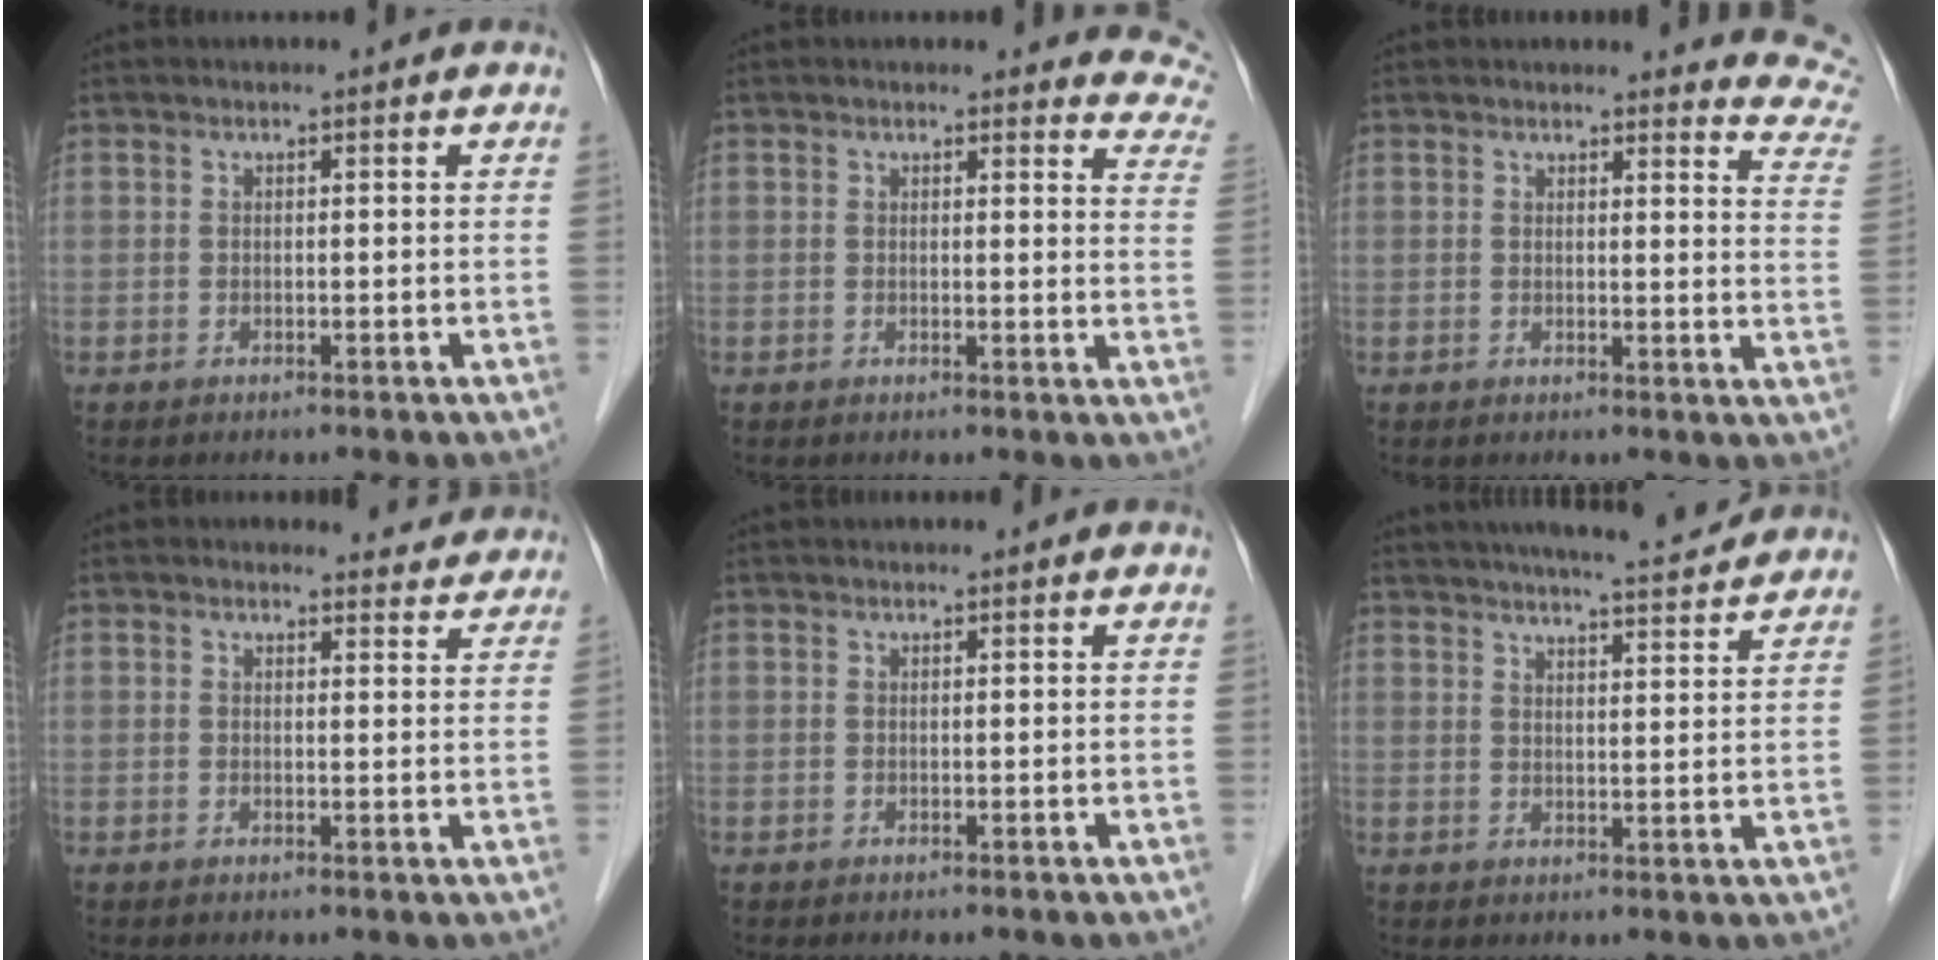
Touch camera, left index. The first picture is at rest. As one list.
[{"total": 8.8, "force": [8.4, 2.4, 0.7], "torque": [0.040, -0.046, 0.044]}, {"total": 10.1, "force": [10.0, 0.4, 0.4], "torque": [0.029, -0.083, 0.070]}, {"total": 3.4, "force": [3.3, 0.9, -0.5], "torque": [0.005, -0.006, 0.025]}, {"total": 1.3, "force": [1.3, 0.2, 0.3], "torque": [-0.008, 0.022, 0.020]}, {"total": 12.3, "force": [11.3, 0.6, 4.9], "torque": [-0.077, 0.007, 0.147]}]